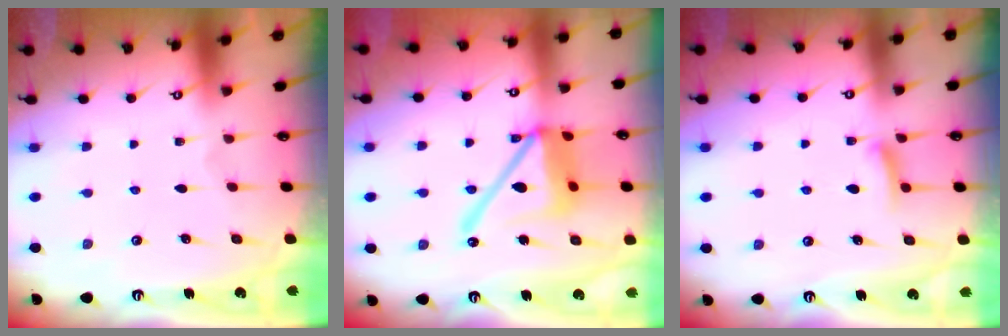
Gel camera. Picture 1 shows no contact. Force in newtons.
{"total": 17.1, "press": 17.0, "slide": 1.9}
{"total": 5.7, "press": 5.7, "slide": 0.7}